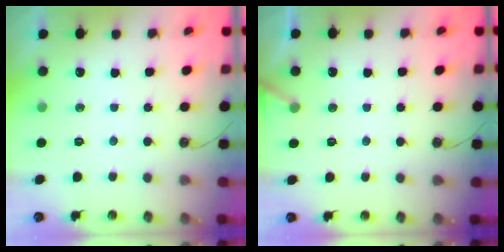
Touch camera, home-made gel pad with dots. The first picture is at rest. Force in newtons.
{"total": 3.2, "press": 3.2, "slide": 0.2}